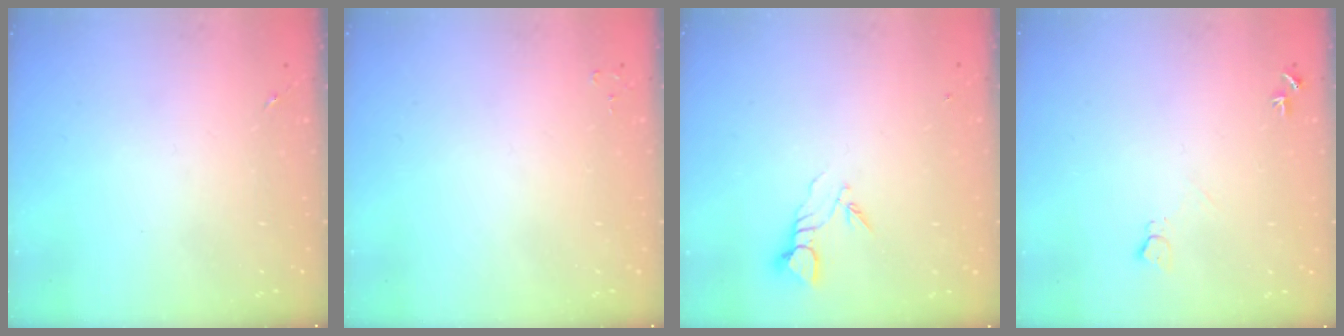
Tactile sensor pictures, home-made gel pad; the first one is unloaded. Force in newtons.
{"total": 2.2, "press": 2.2, "slide": 0.2}
{"total": 3.8, "press": 3.8, "slide": 0.1}
{"total": 5.7, "press": 5.7, "slide": 0.7}